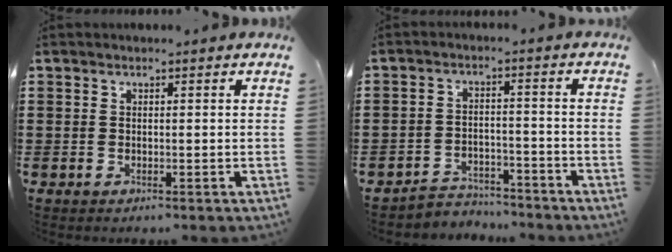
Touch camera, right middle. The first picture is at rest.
{"total": 3.8, "force": [-3.7, 0.8, 0.0], "torque": [-0.006, 0.005, -0.080]}